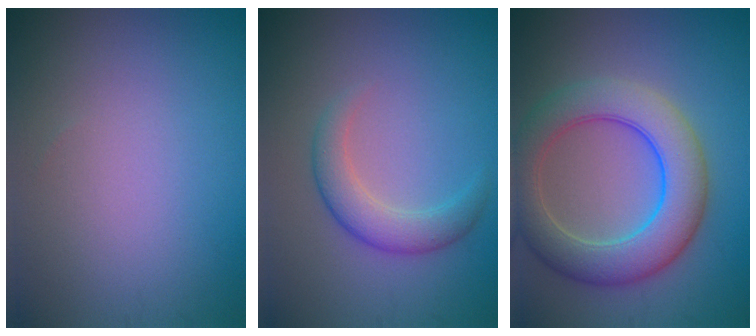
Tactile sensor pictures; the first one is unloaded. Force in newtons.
{"total": 3.0, "press": 3.0, "slide": 0.1}
{"total": 7.6, "press": 7.6, "slide": 0.5}